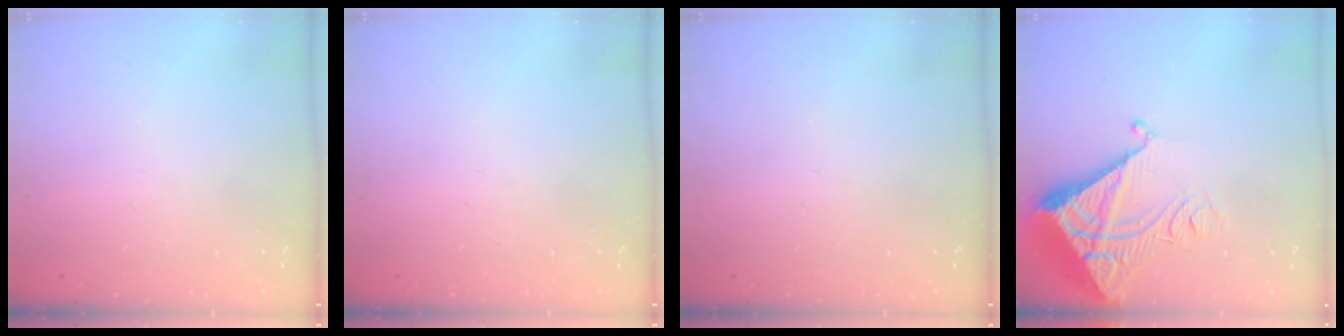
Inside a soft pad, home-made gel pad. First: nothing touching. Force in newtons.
{"total": 0.0}
{"total": 0.0}
{"total": 7.4, "press": 7.3, "slide": 0.8}